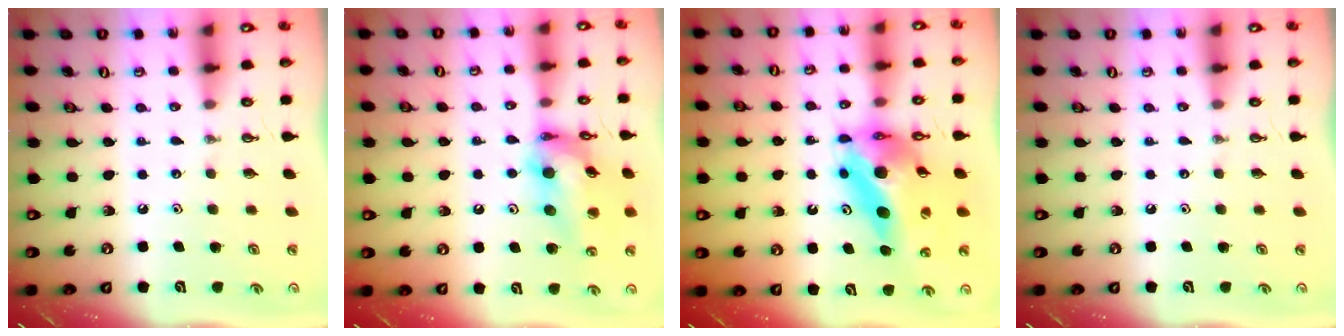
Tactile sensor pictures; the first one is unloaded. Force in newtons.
{"total": 16.9, "press": 16.5, "slide": 3.9}
{"total": 18.5, "press": 18.4, "slide": 1.9}
{"total": 0.0}